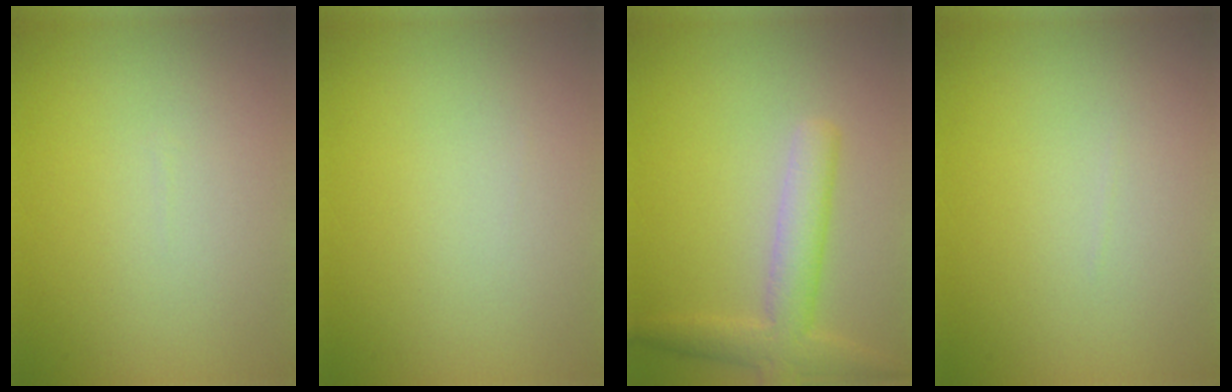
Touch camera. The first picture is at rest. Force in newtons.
{"total": 0.0}
{"total": 3.9, "press": 3.9, "slide": 0.2}
{"total": 0.0}